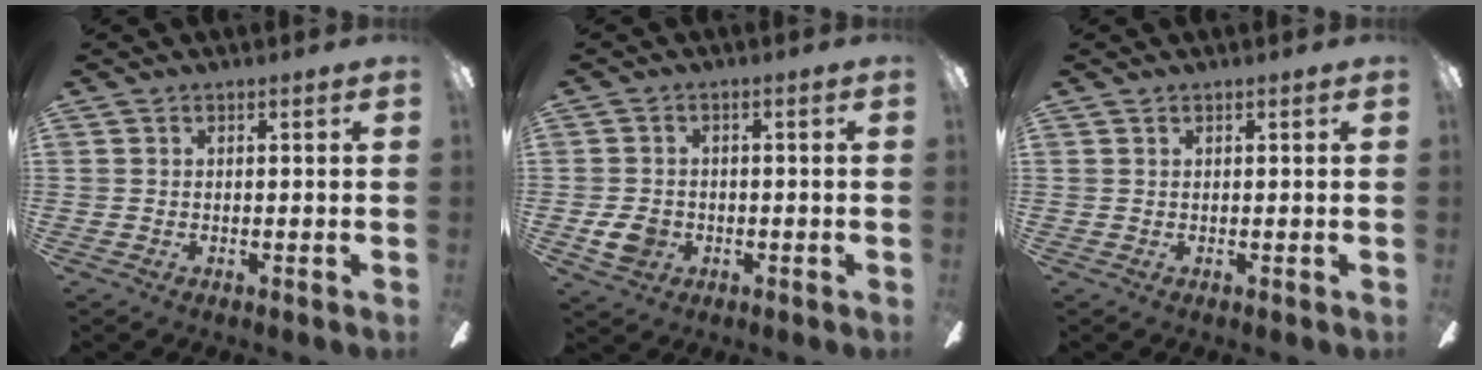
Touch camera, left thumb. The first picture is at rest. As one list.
[{"total": 5.1, "force": [-1.1, 4.2, 2.6], "torque": [-0.056, 0.002, -0.021]}, {"total": 0.5, "force": [0.5, 0.1, 0.0], "torque": [-0.001, 0.001, 0.009]}]